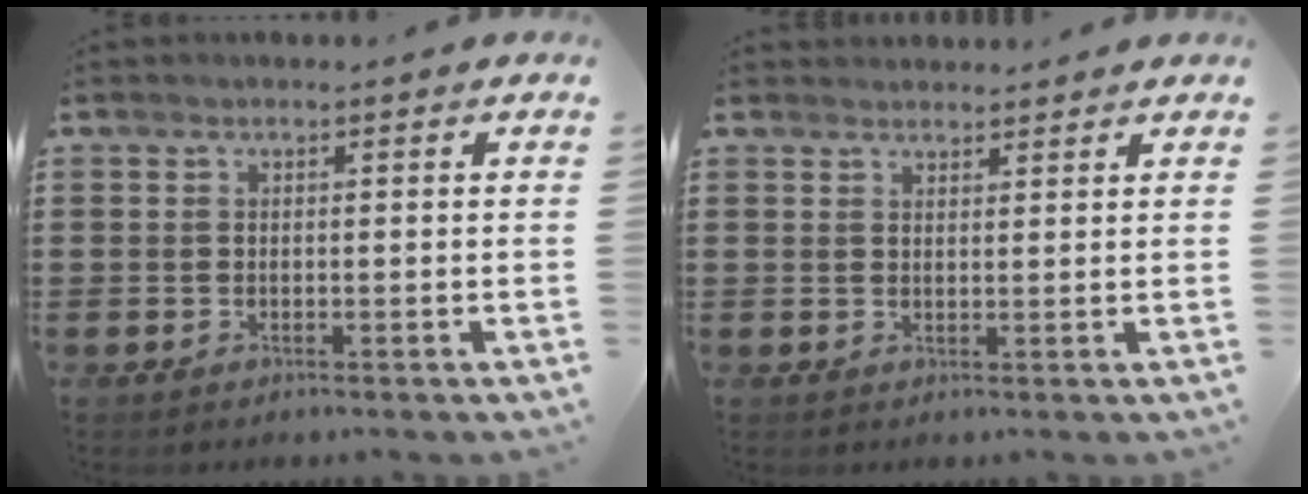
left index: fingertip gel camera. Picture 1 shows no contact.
{"total": 1.9, "force": [1.9, 0.4, 0.0], "torque": [-0.004, 0.000, 0.038]}